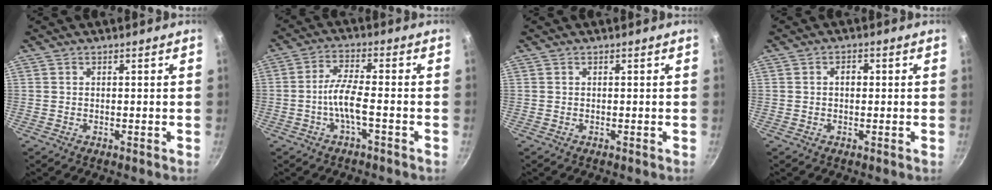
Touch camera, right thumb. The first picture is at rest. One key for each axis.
{"total": 5.8, "fx": -1.8, "fy": 1.5, "fz": 5.3, "tx": -0.116, "ty": 0.024, "tz": -0.036}
{"total": 0.0}
{"total": 1.9, "fx": 0.1, "fy": 1.4, "fz": 1.4, "tx": -0.013, "ty": 0.007, "tz": -0.001}